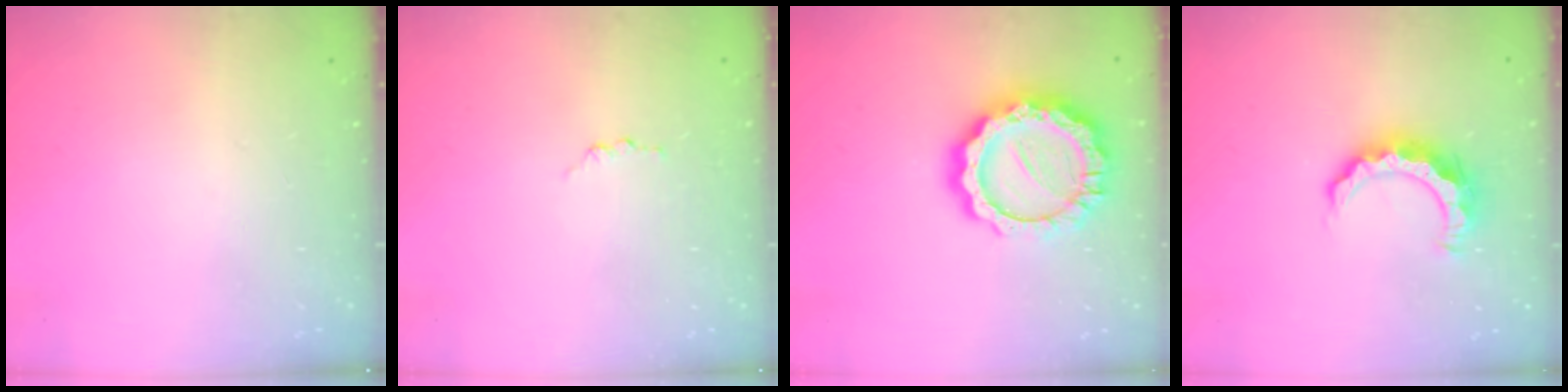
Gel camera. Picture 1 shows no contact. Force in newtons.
{"total": 2.8, "press": 2.8, "slide": 0.3}
{"total": 16.2, "press": 16.1, "slide": 1.3}
{"total": 8.1, "press": 8.0, "slide": 0.3}